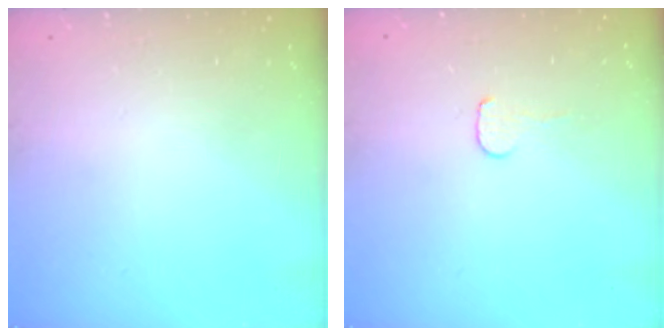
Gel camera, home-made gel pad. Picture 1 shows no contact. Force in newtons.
{"total": 4.1, "press": 4.1, "slide": 0.4}